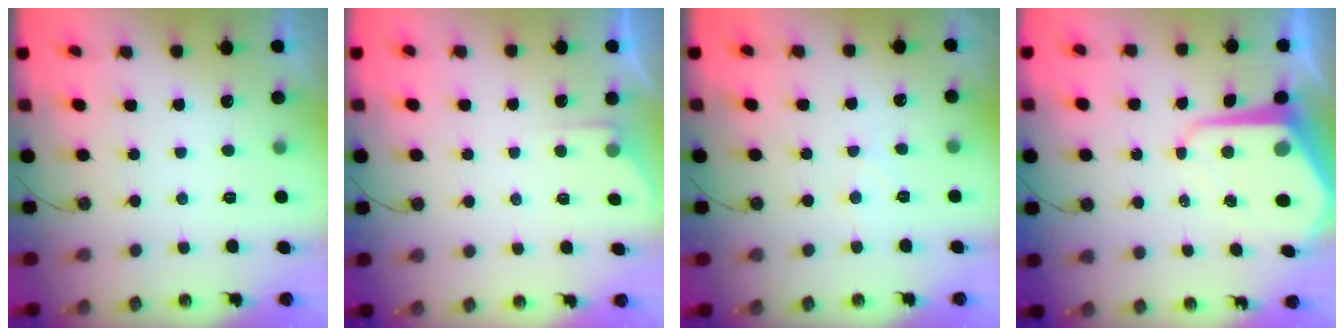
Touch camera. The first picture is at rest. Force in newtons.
{"total": 3.1, "press": 3.1, "slide": 0.5}
{"total": 4.7, "press": 4.6, "slide": 0.7}
{"total": 11.4, "press": 11.3, "slide": 1.1}